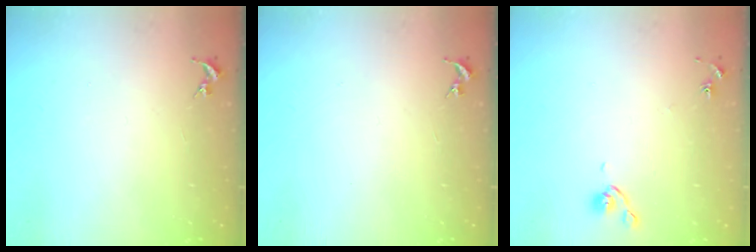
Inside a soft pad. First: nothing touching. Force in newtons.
{"total": 0.0}
{"total": 5.9, "press": 5.8, "slide": 0.8}